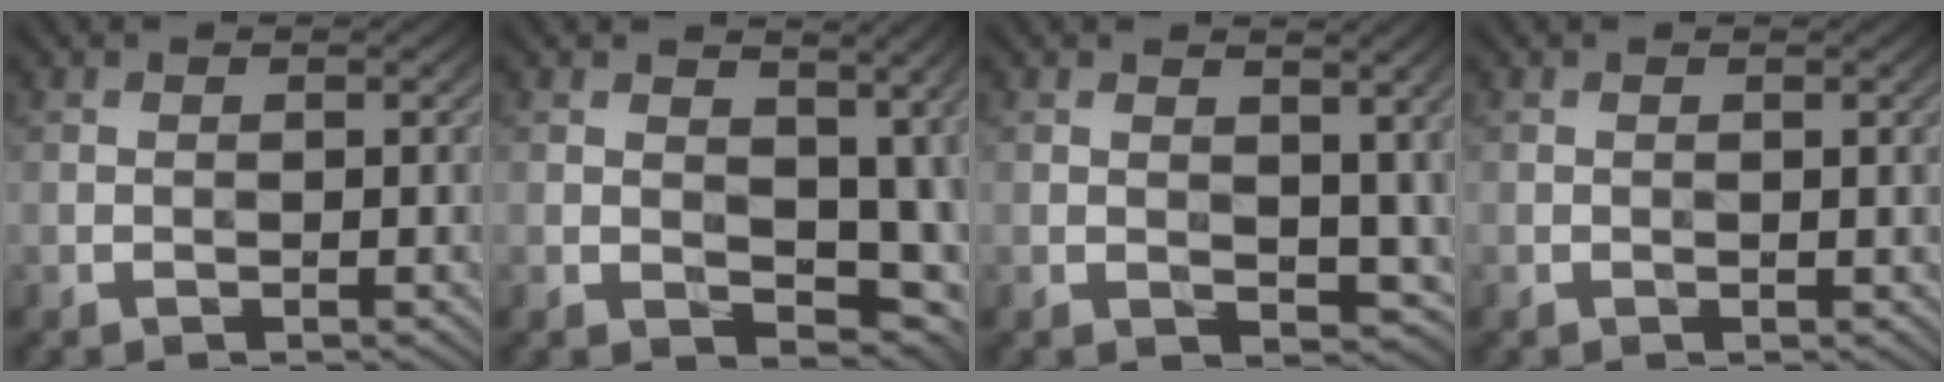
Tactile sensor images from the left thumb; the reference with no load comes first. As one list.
[{"total": 10.0, "force": [0.8, 6.5, 7.6], "torque": [-0.104, -0.016, 0.022]}, {"total": 6.4, "force": [0.9, 4.4, 4.6], "torque": [-0.068, -0.013, 0.020]}, {"total": 0.0}]